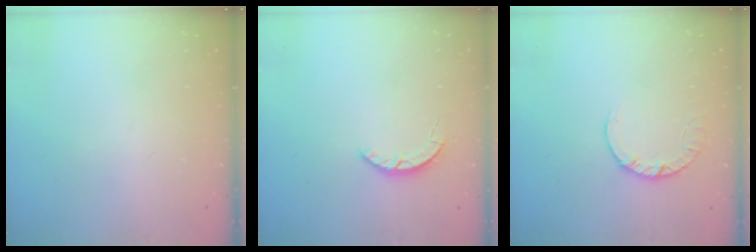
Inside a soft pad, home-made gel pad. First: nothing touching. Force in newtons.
{"total": 2.2, "press": 2.2, "slide": 0.4}
{"total": 2.8, "press": 2.8, "slide": 0.4}